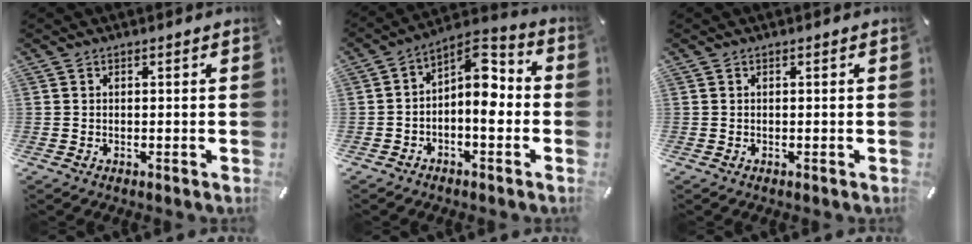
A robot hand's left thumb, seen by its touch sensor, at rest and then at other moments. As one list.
[{"total": 8.8, "force": [-0.4, 5.1, 7.2], "torque": [-0.103, -0.015, -0.012]}, {"total": 0.0}]